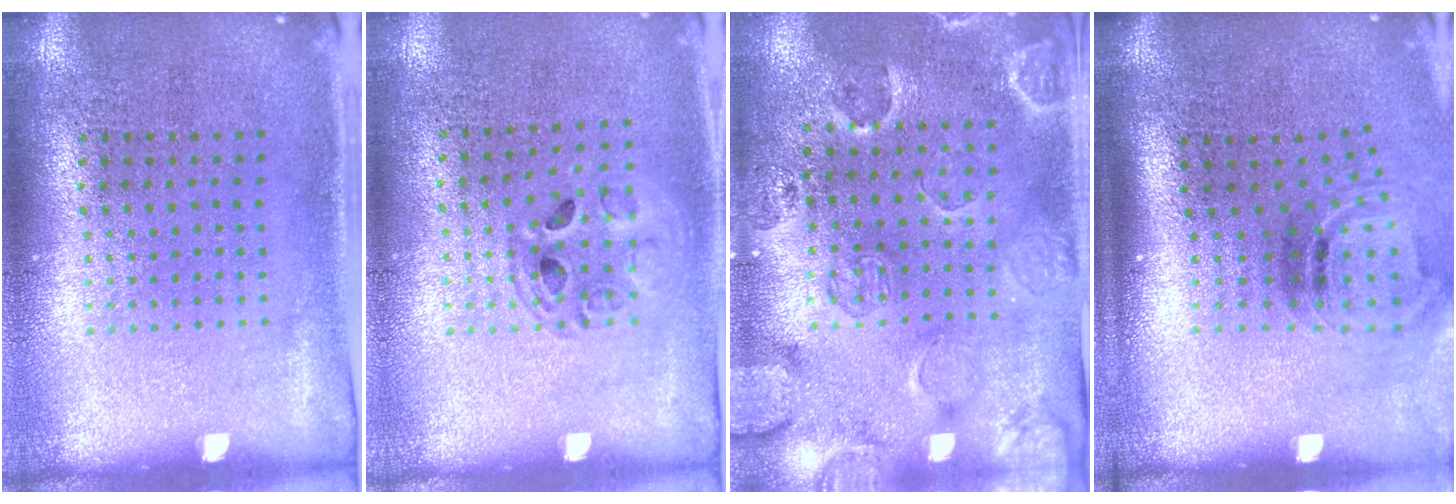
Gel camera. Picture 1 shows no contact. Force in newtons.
{"total": 1.3, "press": 1.2, "slide": 0.2}
{"total": 2.5, "press": 2.1, "slide": 1.4}
{"total": 1.5, "press": 1.1, "slide": 1.1}